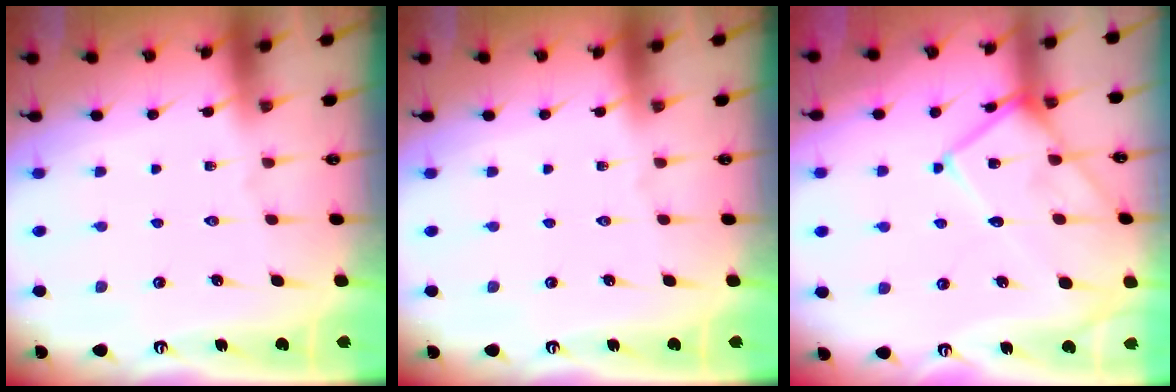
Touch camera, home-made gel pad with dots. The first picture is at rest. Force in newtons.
{"total": 0.0}
{"total": 14.0, "press": 13.9, "slide": 1.3}